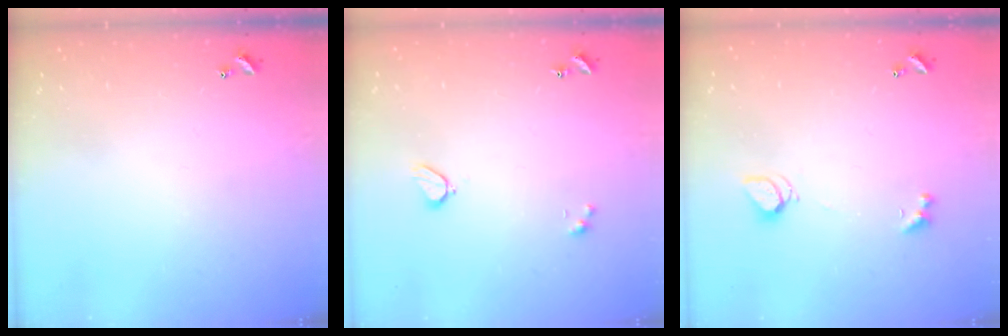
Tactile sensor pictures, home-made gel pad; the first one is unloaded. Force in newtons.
{"total": 2.0, "press": 1.9, "slide": 0.6}
{"total": 2.0, "press": 1.9, "slide": 0.5}